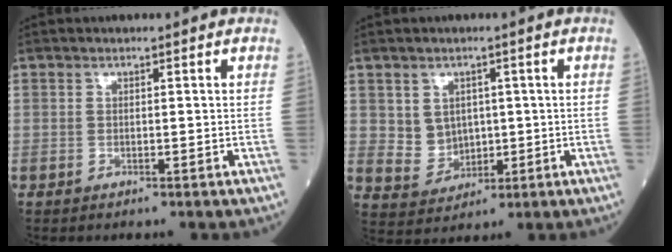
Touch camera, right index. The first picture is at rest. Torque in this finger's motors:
{"motor_torque": [-0.05, 0.11, -0.03, -0.02]}